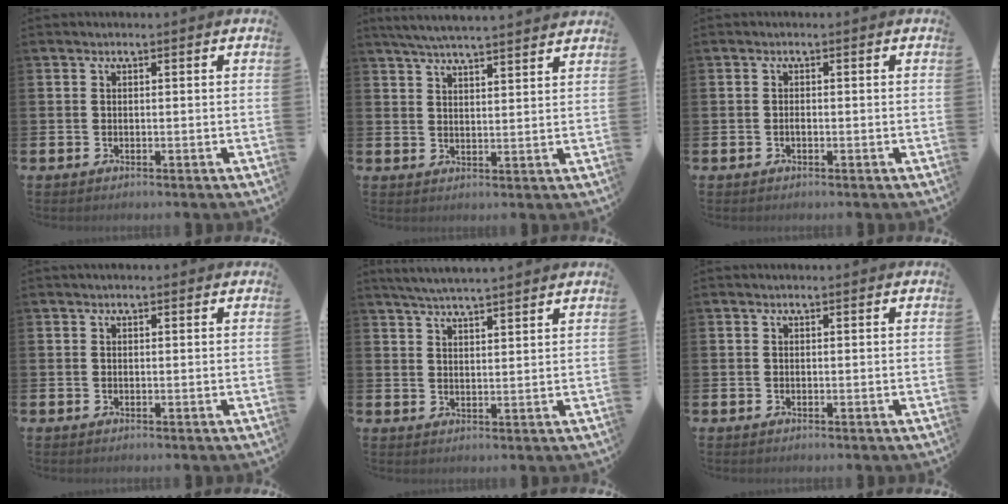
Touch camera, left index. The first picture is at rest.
{"total": 5.2, "force": [5.1, -0.2, 1.1], "torque": [-0.041, -0.020, 0.092]}
{"total": 0.6, "force": [-0.2, 0.2, 0.5], "torque": [-0.013, 0.001, -0.004]}
{"total": 0.6, "force": [0.6, 0.2, 0.3], "torque": [0.004, 0.000, 0.008]}
{"total": 4.8, "force": [4.7, -0.3, 0.9], "torque": [-0.037, -0.015, 0.086]}
{"total": 0.0}